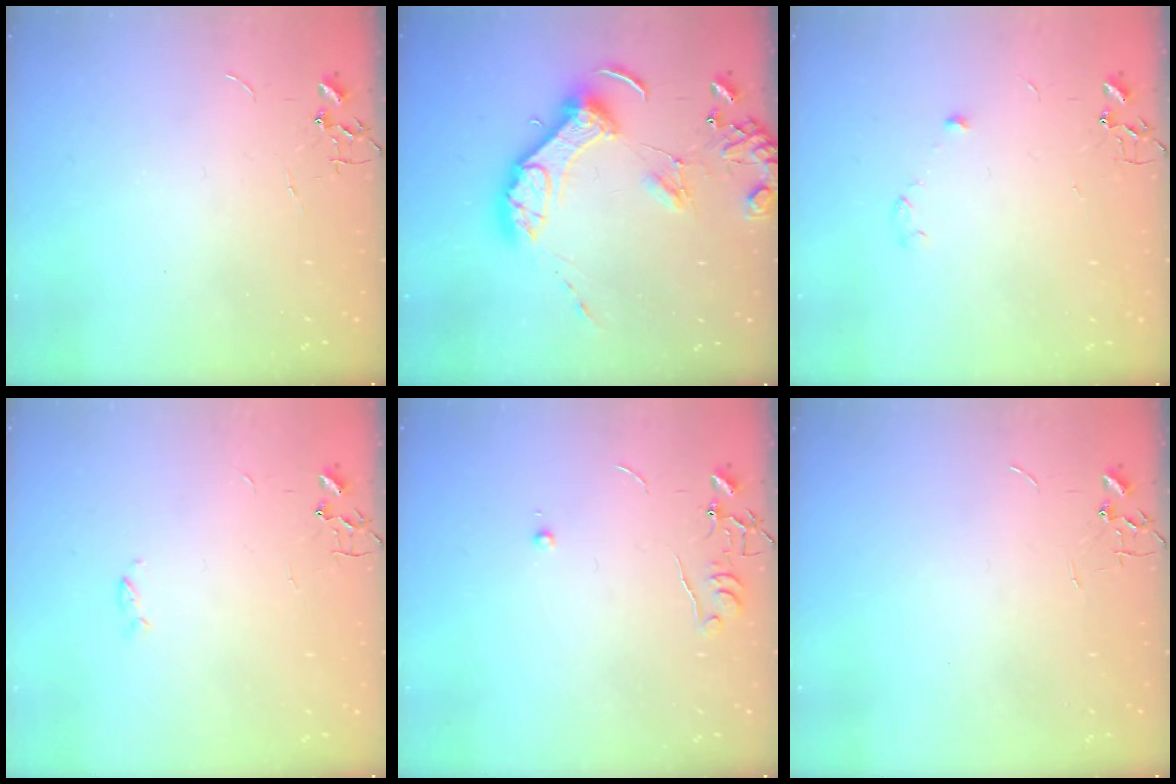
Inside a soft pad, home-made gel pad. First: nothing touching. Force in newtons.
{"total": 14.5, "press": 14.3, "slide": 2.3}
{"total": 4.0, "press": 3.7, "slide": 1.6}
{"total": 2.4, "press": 2.4, "slide": 0.5}
{"total": 5.9, "press": 5.9, "slide": 0.6}
{"total": 0.0}